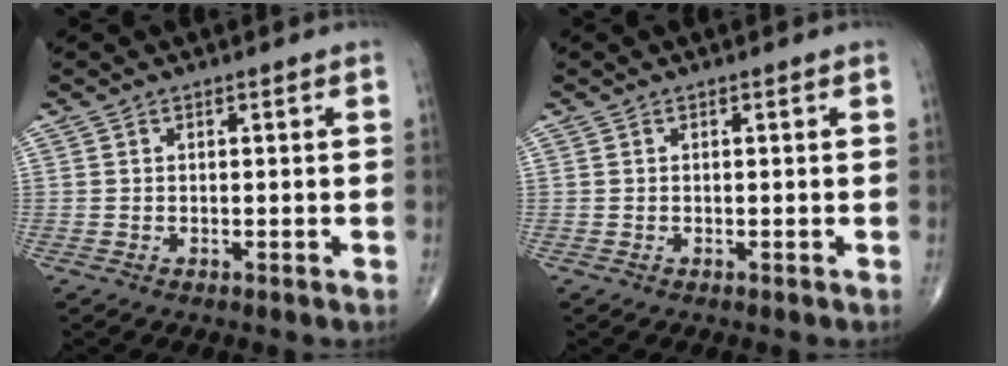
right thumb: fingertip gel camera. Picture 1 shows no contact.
{"total": 0.0}